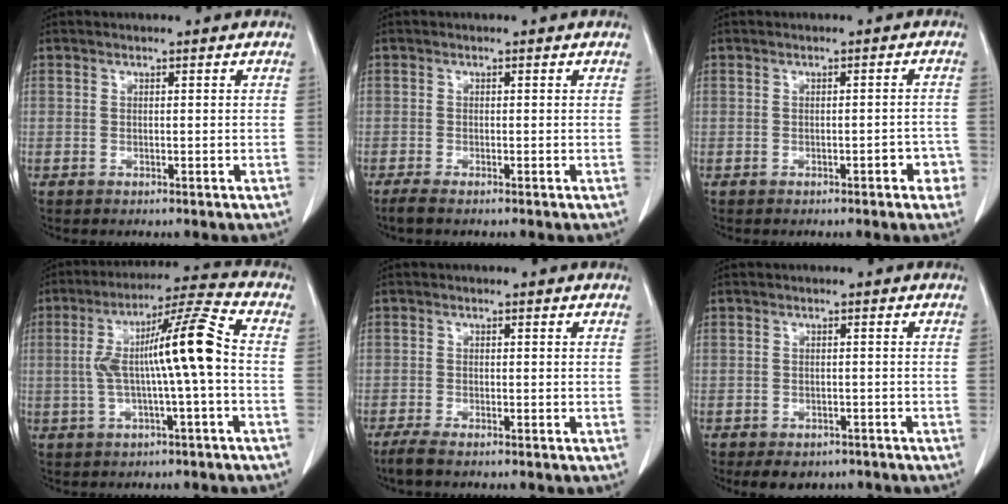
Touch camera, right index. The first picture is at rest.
{"total": 1.5, "force": [-1.2, 0.2, 0.9], "torque": [-0.020, -0.004, -0.021]}
{"total": 2.9, "force": [-1.5, 1.0, 2.3], "torque": [-0.021, 0.006, -0.017]}
{"total": 11.2, "force": [-0.4, 0.0, 11.2], "torque": [-0.201, 0.029, -0.012]}
{"total": 2.3, "force": [-1.7, 0.3, 1.4], "torque": [-0.030, -0.006, -0.032]}
{"total": 5.6, "force": [-4.3, 3.2, 1.7], "torque": [-0.012, 0.003, -0.055]}